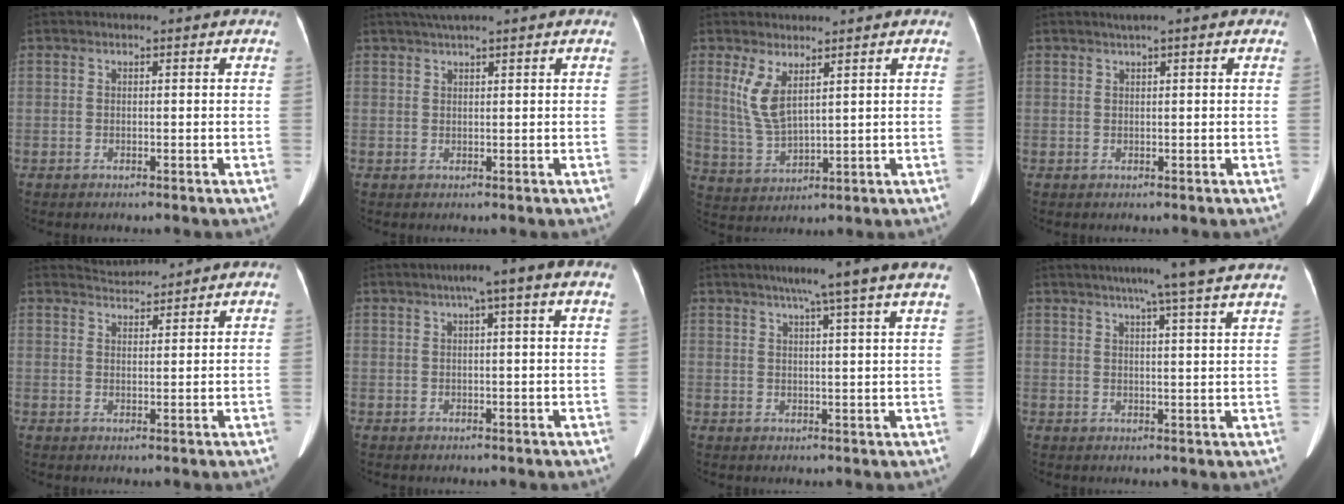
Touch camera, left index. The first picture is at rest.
{"total": 3.5, "force": [2.8, -0.1, 2.0], "torque": [-0.030, 0.027, 0.052]}
{"total": 5.5, "force": [2.6, 1.6, 4.6], "torque": [-0.111, -0.009, 0.066]}
{"total": 2.0, "force": [1.4, 0.1, 1.4], "torque": [-0.022, 0.016, 0.019]}
{"total": 2.8, "force": [2.7, -0.4, -0.6], "torque": [0.002, 0.008, 0.056]}
{"total": 5.8, "force": [3.1, -0.2, 4.9], "torque": [-0.065, 0.029, 0.041]}
{"total": 9.0, "force": [6.8, -1.6, 5.8], "torque": [-0.081, 0.013, 0.078]}
{"total": 13.4, "force": [10.9, -1.0, 7.6], "torque": [-0.115, 0.010, 0.123]}